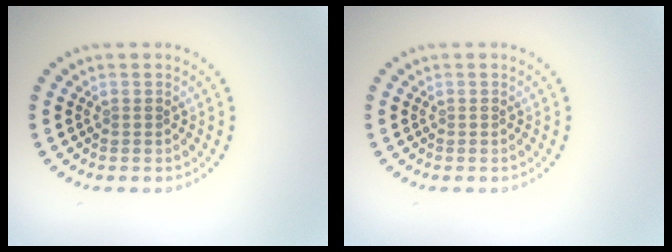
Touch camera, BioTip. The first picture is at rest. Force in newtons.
{"total": 0.0}